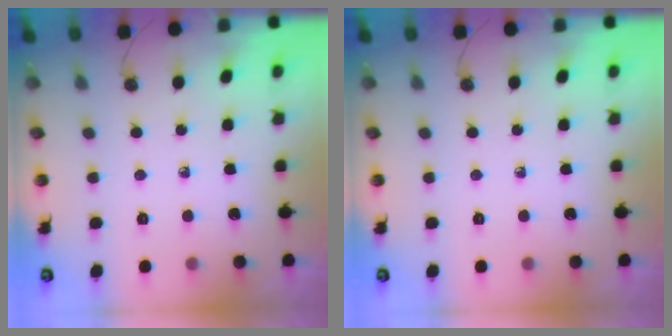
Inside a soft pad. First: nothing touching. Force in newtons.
{"total": 0.0}